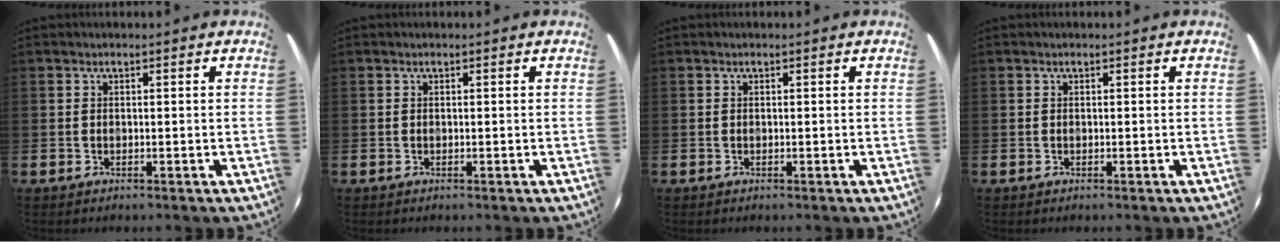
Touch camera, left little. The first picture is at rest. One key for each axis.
{"total": 0.0}
{"total": 0.0}
{"total": 0.0}